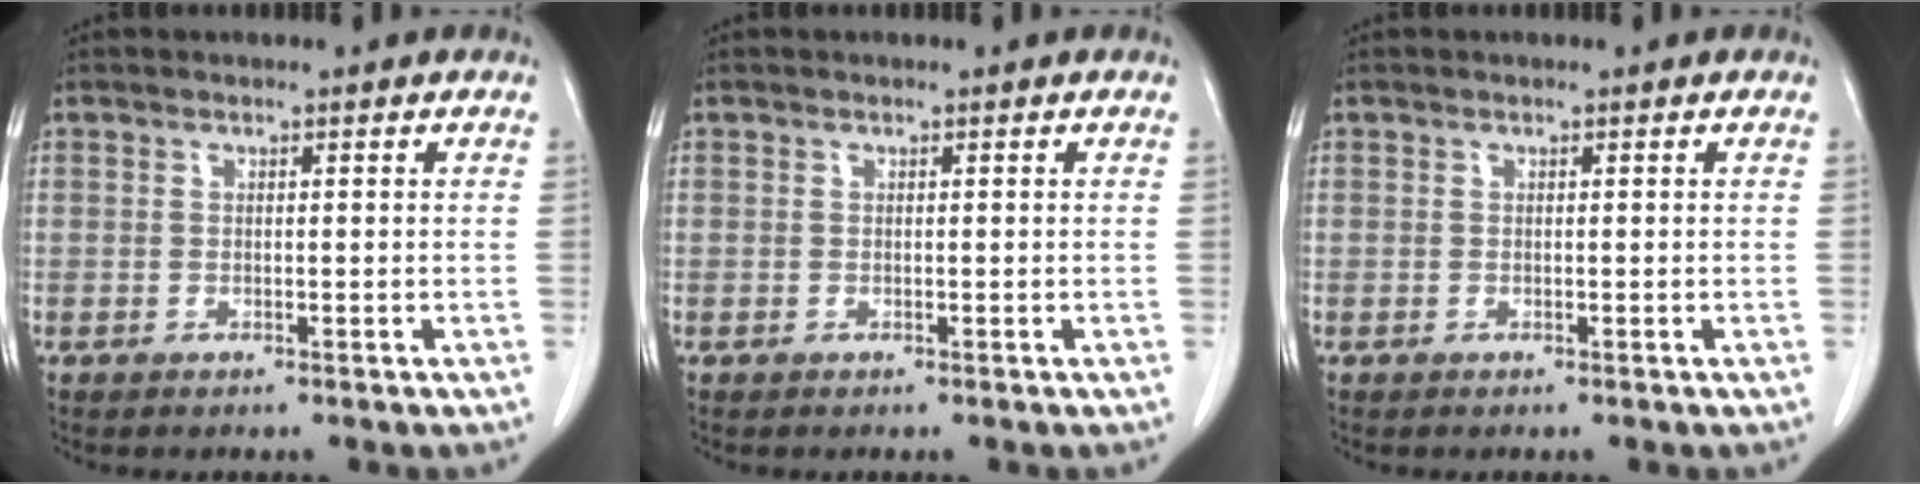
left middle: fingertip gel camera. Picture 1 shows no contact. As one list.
[{"total": 0.0}, {"total": 0.0}]